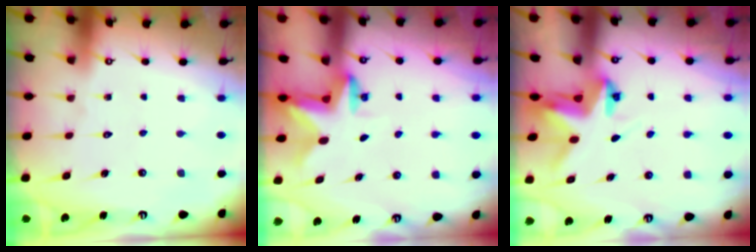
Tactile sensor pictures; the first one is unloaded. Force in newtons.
{"total": 2.6, "press": 2.5, "slide": 0.5}
{"total": 4.5, "press": 4.4, "slide": 0.3}